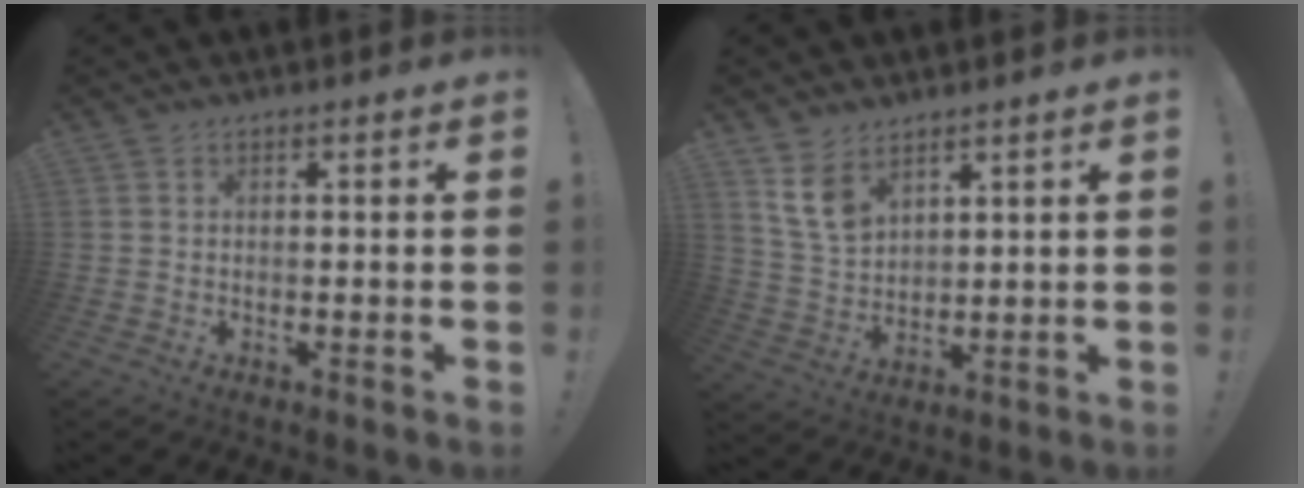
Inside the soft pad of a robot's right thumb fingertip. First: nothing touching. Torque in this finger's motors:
{"motor_torque": [0.12, 0.07, -0.20, 0.21, 0.07]}